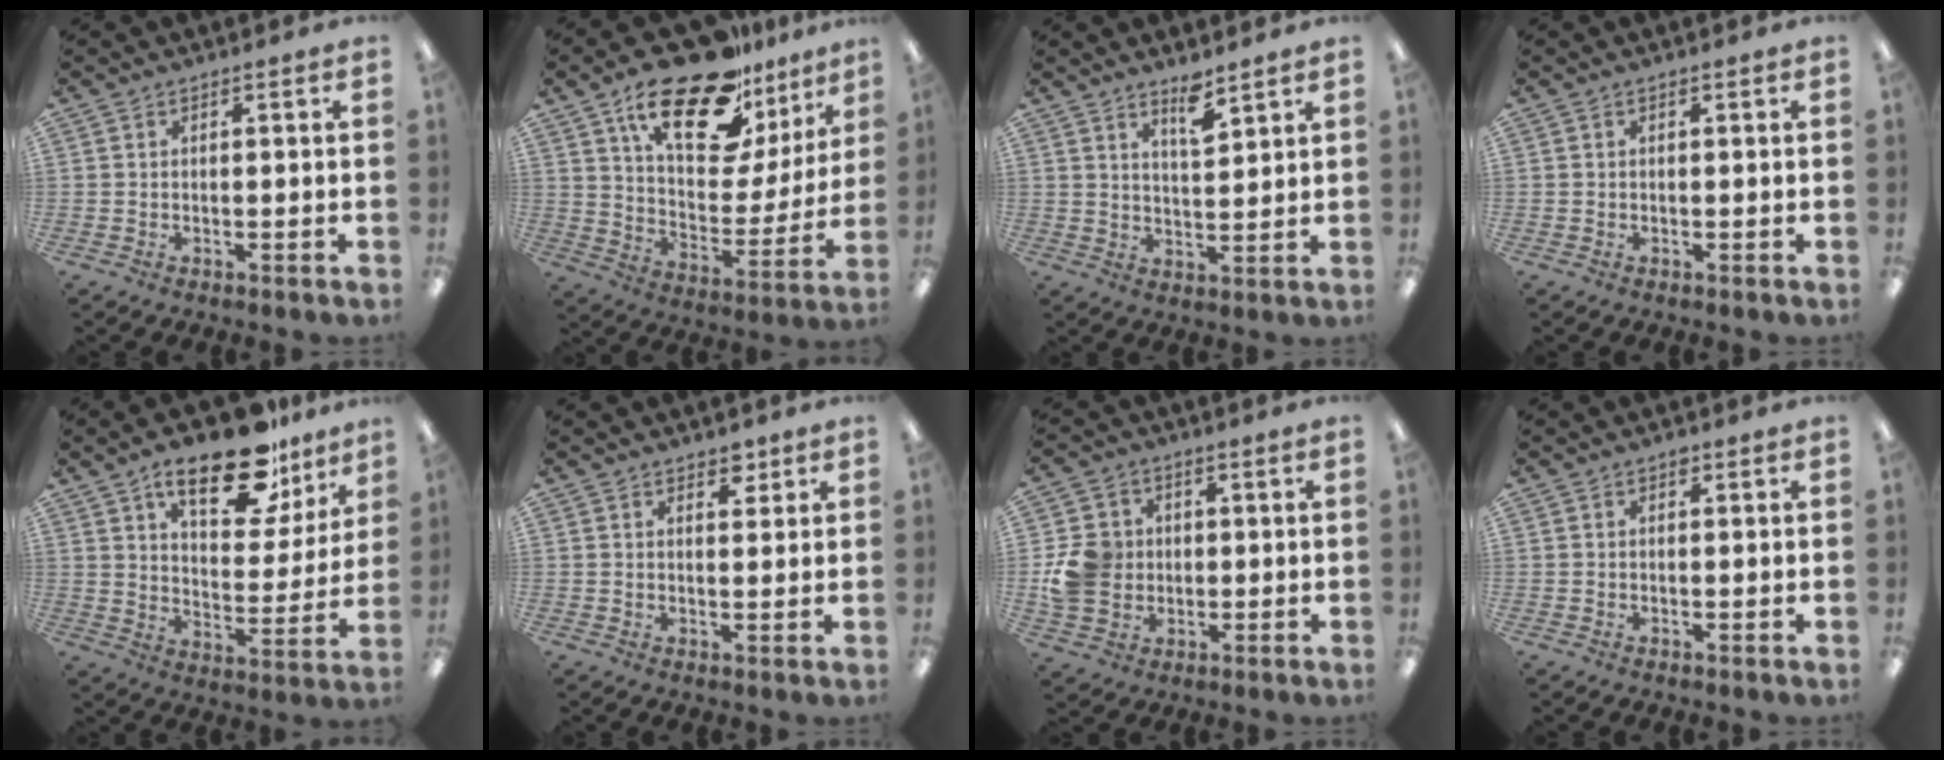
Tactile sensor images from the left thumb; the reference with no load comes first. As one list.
[{"total": 24.6, "force": [16.3, 10.4, 15.2], "torque": [-0.243, -0.099, 0.278]}, {"total": 5.8, "force": [4.6, 1.5, 3.3], "torque": [-0.044, -0.031, 0.074]}, {"total": 0.0}, {"total": 19.8, "force": [13.4, 8.2, 12.1], "torque": [-0.179, -0.069, 0.220]}, {"total": 3.3, "force": [2.5, 1.7, 1.5], "torque": [0.000, -0.011, 0.038]}, {"total": 8.9, "force": [0.4, 8.2, 3.4], "torque": [-0.059, 0.008, 0.011]}, {"total": 0.9, "force": [0.5, 0.5, 0.4], "torque": [-0.009, 0.003, 0.009]}]